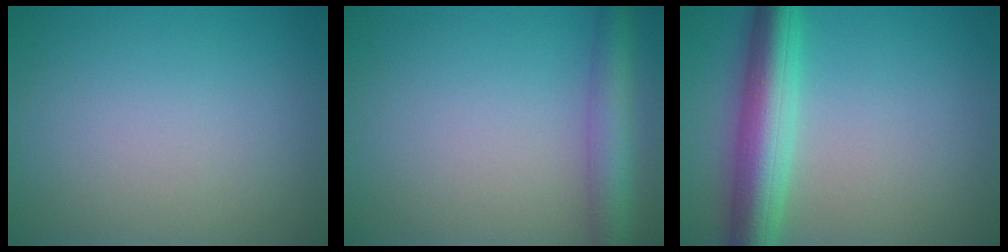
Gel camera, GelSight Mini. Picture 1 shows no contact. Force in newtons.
{"total": 4.2, "press": 4.2, "slide": 0.1}
{"total": 6.8, "press": 6.8, "slide": 0.1}